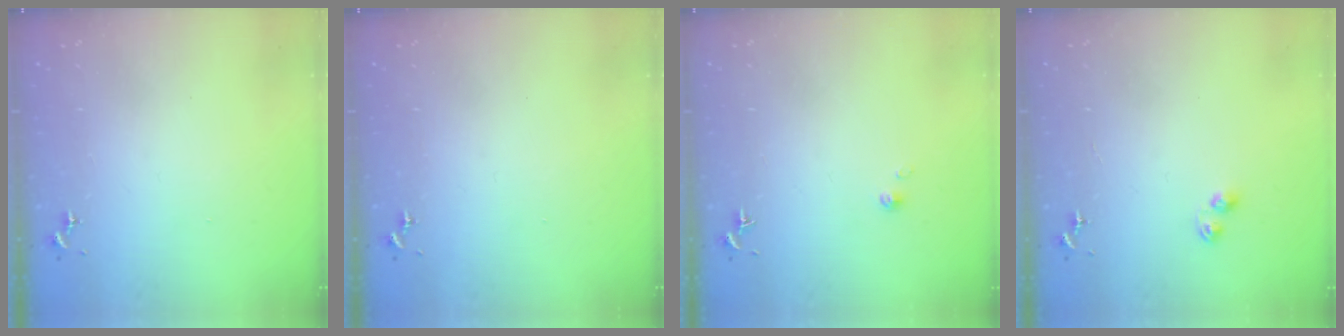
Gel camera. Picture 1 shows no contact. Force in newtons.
{"total": 0.0}
{"total": 2.0, "press": 1.9, "slide": 0.2}
{"total": 3.4, "press": 3.4, "slide": 0.4}